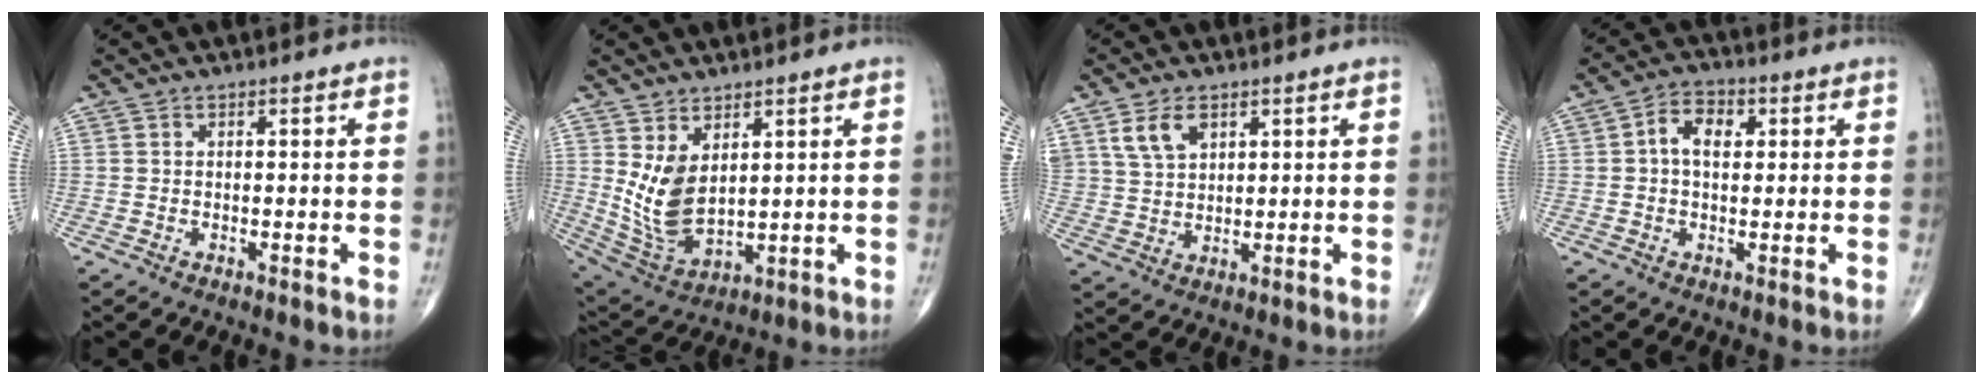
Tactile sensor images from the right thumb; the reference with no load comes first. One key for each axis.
{"total": 10.0, "fx": 3.0, "fy": 5.5, "fz": 7.8, "tx": -0.143, "ty": -0.028, "tz": 0.079}
{"total": 6.4, "fx": 3.3, "fy": 4.0, "fz": 3.7, "tx": -0.062, "ty": -0.012, "tz": 0.070}
{"total": 6.0, "fx": 1.1, "fy": 4.0, "fz": 4.4, "tx": -0.066, "ty": 0.014, "tz": 0.012}